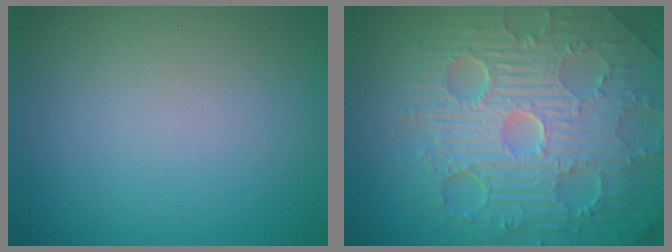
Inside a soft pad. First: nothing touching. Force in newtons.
{"total": 11.7, "press": 7.5, "slide": 9.0}